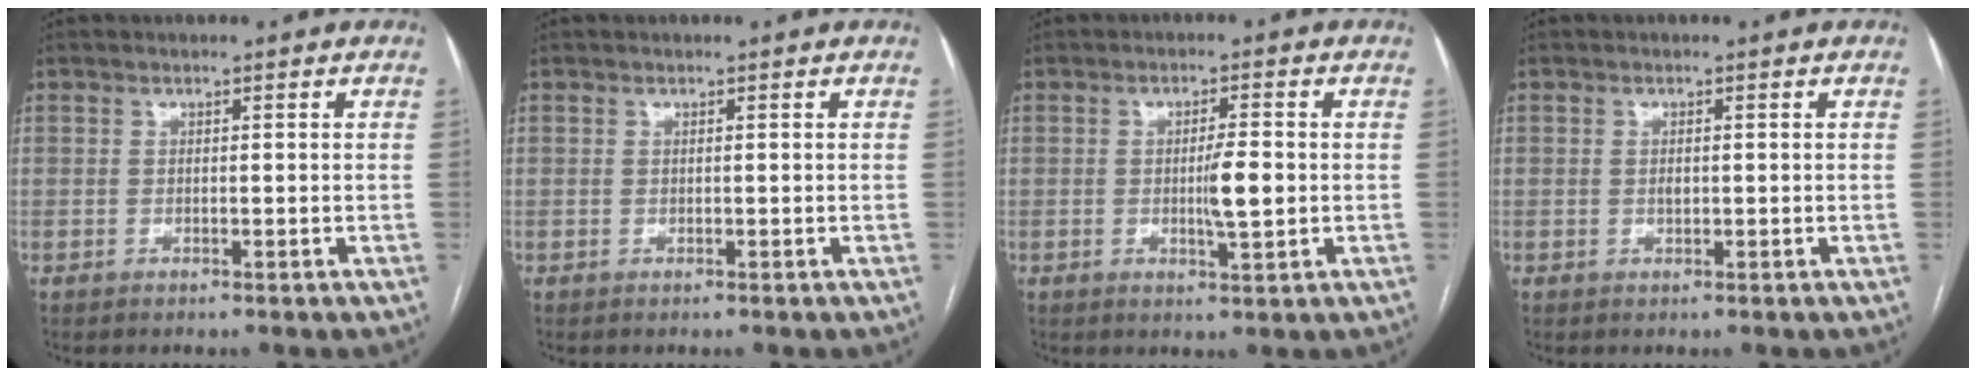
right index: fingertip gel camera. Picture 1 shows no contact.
{"total": 0.0}
{"total": 4.5, "force": [-0.5, 0.5, 4.4], "torque": [-0.074, -0.003, -0.005]}
{"total": 1.0, "force": [0.0, 0.6, 0.8], "torque": [-0.013, 0.001, 0.000]}